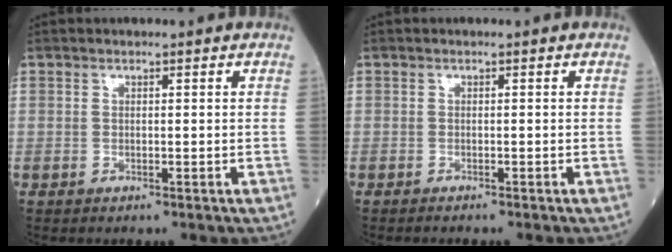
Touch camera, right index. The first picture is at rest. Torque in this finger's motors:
{"motor_torque": [-0.11, -0.25, 0.04, -0.01]}